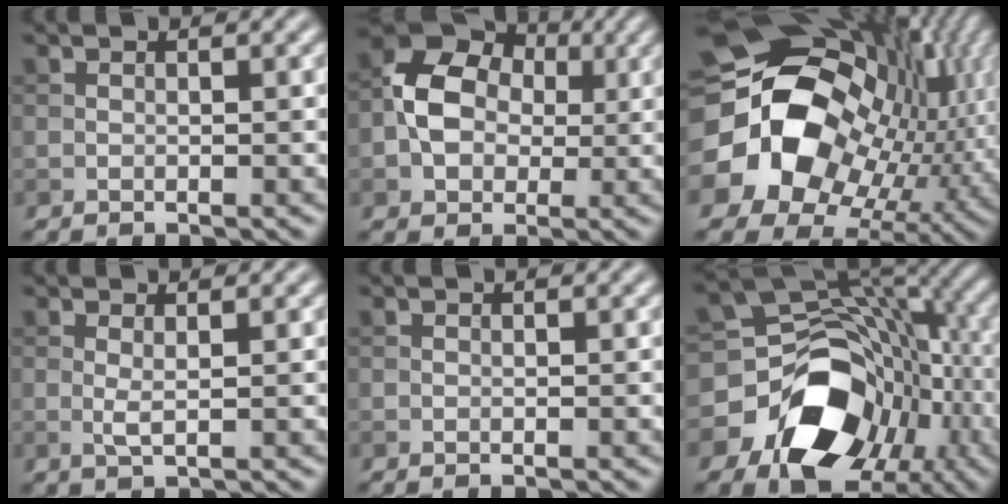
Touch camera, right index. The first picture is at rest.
{"total": 7.4, "force": [0.0, 6.1, 4.3], "torque": [-0.070, 0.008, -0.011]}
{"total": 21.4, "force": [0.8, 17.2, 12.6], "torque": [-0.257, -0.034, 0.021]}
{"total": 1.2, "force": [0.3, 0.2, 1.2], "torque": [-0.026, 0.000, 0.004]}
{"total": 0.0}
{"total": 14.6, "force": [-6.2, 10.8, 7.7], "torque": [-0.122, -0.019, -0.098]}